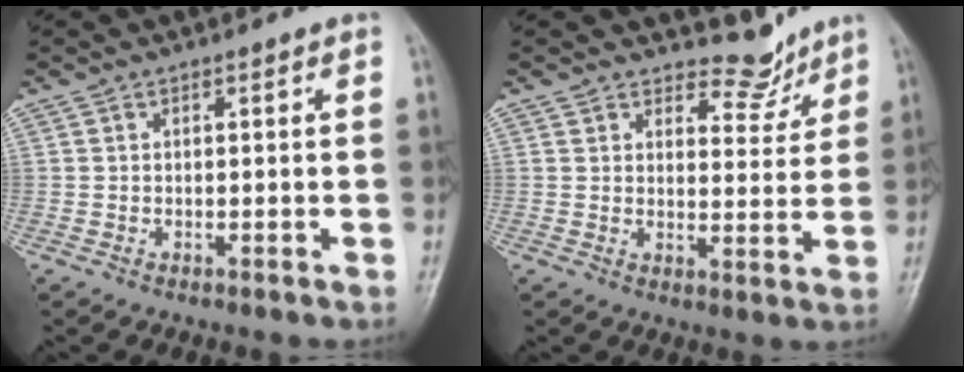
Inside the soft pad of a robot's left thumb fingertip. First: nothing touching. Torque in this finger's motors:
{"motor_torque": [-0.11, -0.03, -0.29, -0.23, 0.03]}